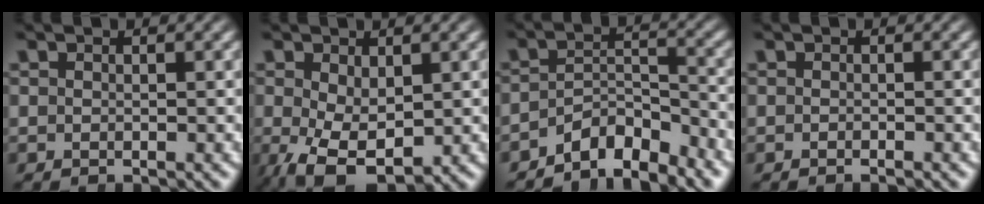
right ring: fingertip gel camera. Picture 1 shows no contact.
{"total": 6.8, "force": [-3.5, 3.6, 4.5], "torque": [-0.095, -0.062, -0.025]}
{"total": 6.3, "force": [-4.7, 2.9, 3.0], "torque": [-0.056, -0.028, -0.071]}
{"total": 0.7, "force": [-0.6, -0.3, 0.1], "torque": [-0.002, 0.000, -0.010]}